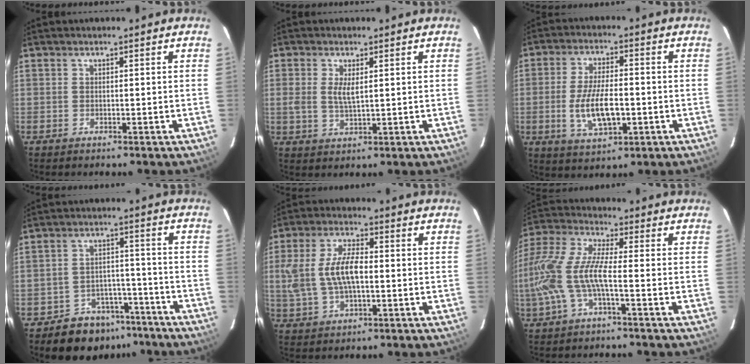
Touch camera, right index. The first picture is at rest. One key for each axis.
{"total": 3.7, "fx": 0.8, "fy": 1.5, "fz": 3.3, "tx": -0.064, "ty": -0.003, "tz": 0.016}
{"total": 8.9, "fx": -1.7, "fy": 3.9, "fz": 7.8, "tx": -0.156, "ty": -0.009, "tz": -0.025}
{"total": 10.2, "fx": -7.6, "fy": 6.3, "fz": 2.4, "tx": -0.055, "ty": 0.027, "tz": -0.097}
{"total": 10.8, "fx": 0.0, "fy": 5.3, "fz": 9.5, "tx": -0.196, "ty": 0.009, "tz": 0.006}
{"total": 14.3, "fx": -3.6, "fy": 3.6, "fz": 13.4, "tx": -0.283, "ty": -0.006, "tz": -0.075}